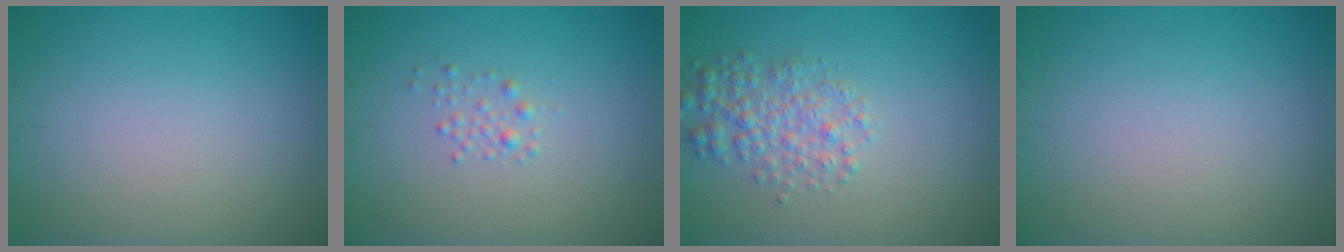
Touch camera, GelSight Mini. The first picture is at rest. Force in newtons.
{"total": 1.1, "press": 1.1, "slide": 0.1}
{"total": 3.1, "press": 3.1, "slide": 0.1}
{"total": 0.0}